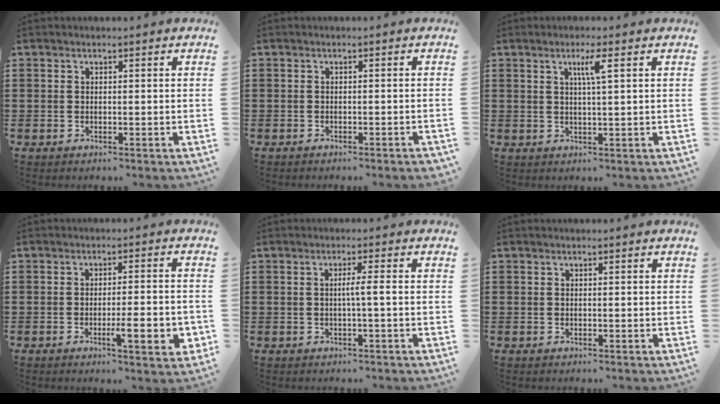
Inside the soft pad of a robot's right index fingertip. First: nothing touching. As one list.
[{"total": 0.9, "force": [-0.9, 0.0, 0.4], "torque": [-0.007, -0.001, -0.017]}, {"total": 3.0, "force": [1.2, -0.1, 2.8], "torque": [-0.057, -0.001, 0.017]}, {"total": 6.6, "force": [-2.1, 0.9, 6.2], "torque": [-0.086, -0.009, -0.033]}, {"total": 2.3, "force": [-0.2, -0.3, 2.2], "torque": [-0.042, -0.004, -0.008]}, {"total": 0.0}]